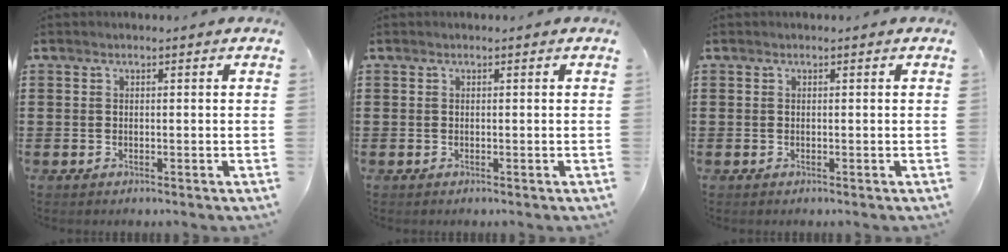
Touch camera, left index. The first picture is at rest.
{"total": 0.0}
{"total": 0.0}